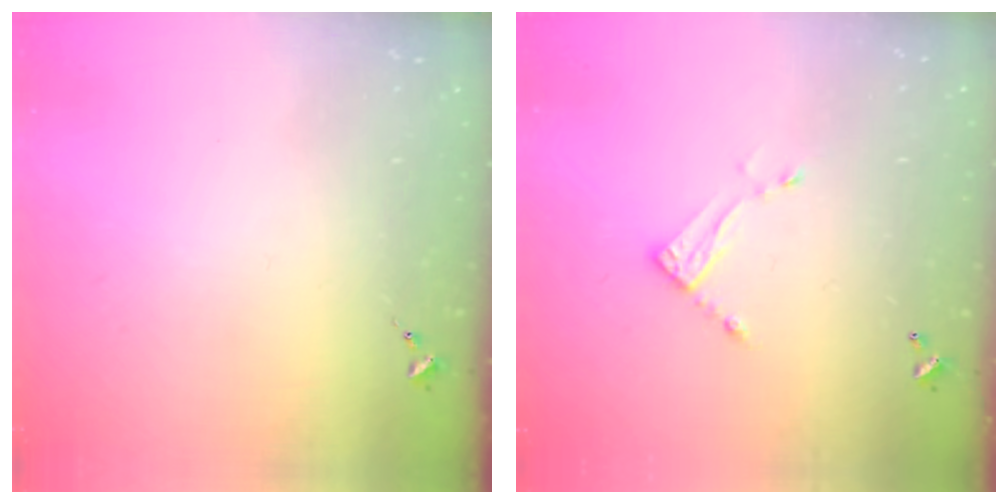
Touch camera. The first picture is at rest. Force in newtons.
{"total": 7.2, "press": 7.2, "slide": 0.3}